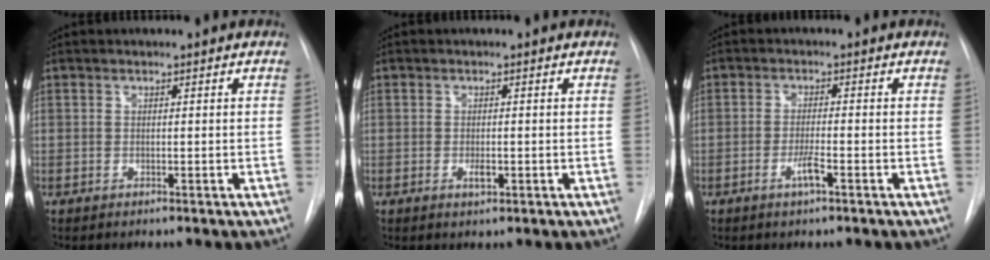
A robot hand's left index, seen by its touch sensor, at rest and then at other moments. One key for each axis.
{"total": 1.5, "fx": -0.6, "fy": 0.6, "fz": 1.3, "tx": -0.023, "ty": -0.001, "tz": -0.008}
{"total": 2.8, "fx": -1.5, "fy": 0.1, "fz": 2.4, "tx": -0.048, "ty": -0.003, "tz": -0.030}